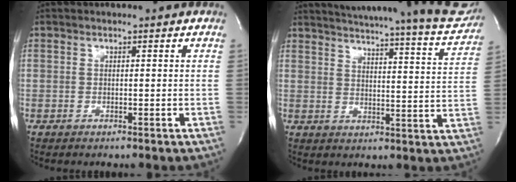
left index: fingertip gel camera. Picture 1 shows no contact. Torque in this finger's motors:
{"motor_torque": [1.07, -1.08, 0.62, 0.16]}